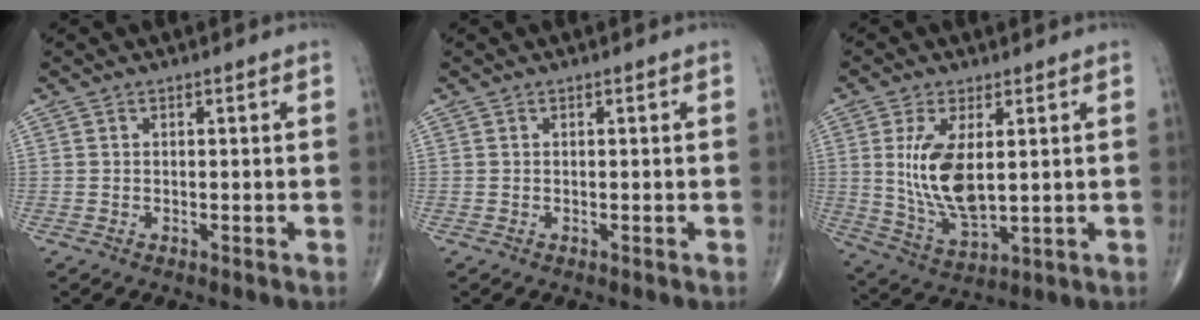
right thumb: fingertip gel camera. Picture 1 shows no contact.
{"total": 0.0}
{"total": 11.6, "force": [1.9, 5.3, 10.2], "torque": [-0.197, -0.021, 0.051]}